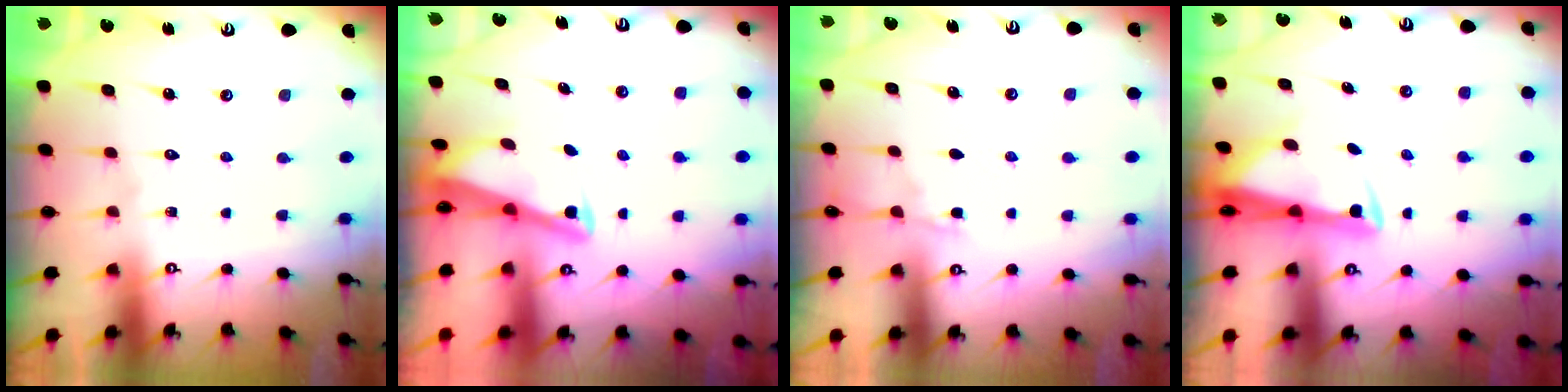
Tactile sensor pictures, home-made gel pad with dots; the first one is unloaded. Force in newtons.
{"total": 2.8, "press": 2.8, "slide": 0.3}
{"total": 2.9, "press": 2.9, "slide": 0.4}
{"total": 2.8, "press": 2.6, "slide": 0.9}